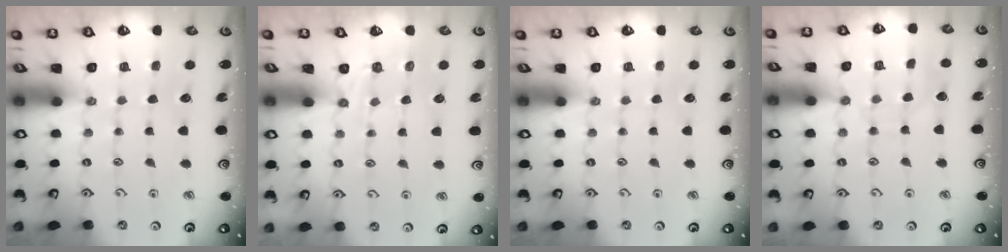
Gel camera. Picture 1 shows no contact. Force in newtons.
{"total": 2.3, "press": 1.5, "slide": 1.7}
{"total": 0.0}
{"total": 5.0, "press": 5.0, "slide": 0.4}